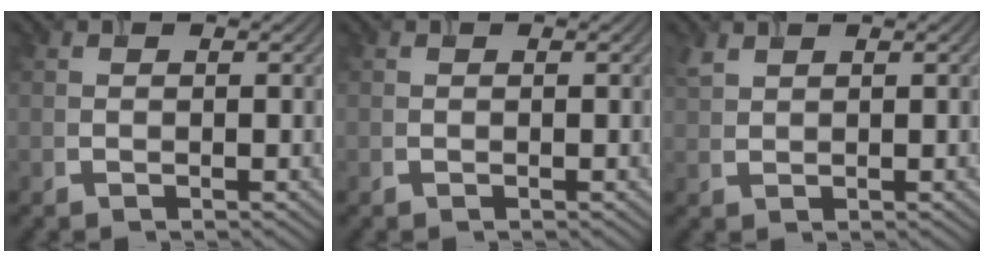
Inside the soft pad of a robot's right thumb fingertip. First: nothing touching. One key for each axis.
{"total": 0.0}
{"total": 1.7, "fx": 1.3, "fy": 0.6, "fz": 0.8, "tx": -0.028, "ty": 0.003, "tz": 0.034}